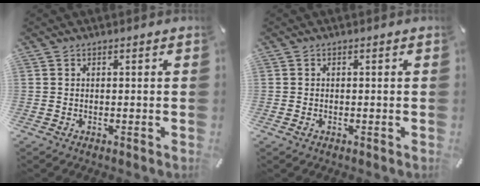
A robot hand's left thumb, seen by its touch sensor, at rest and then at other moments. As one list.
[{"total": 1.0, "force": [-0.3, 0.6, 0.7], "torque": [-0.013, 0.001, -0.006]}]